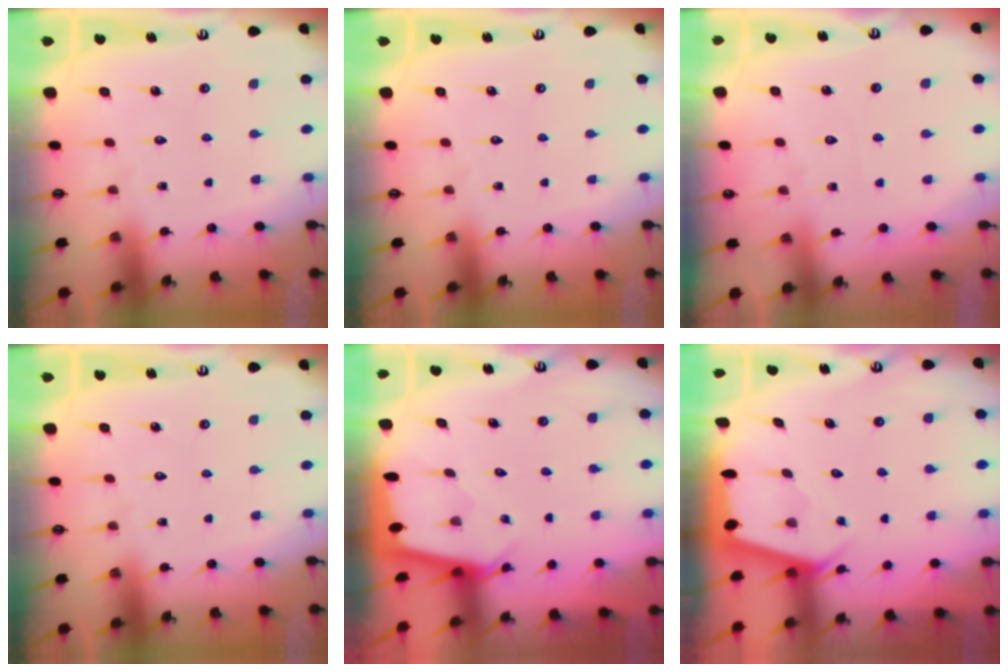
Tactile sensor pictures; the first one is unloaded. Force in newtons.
{"total": 0.0}
{"total": 1.6, "press": 1.6, "slide": 0.2}
{"total": 0.0}
{"total": 2.3, "press": 2.3, "slide": 0.2}
{"total": 2.4, "press": 2.4, "slide": 0.3}